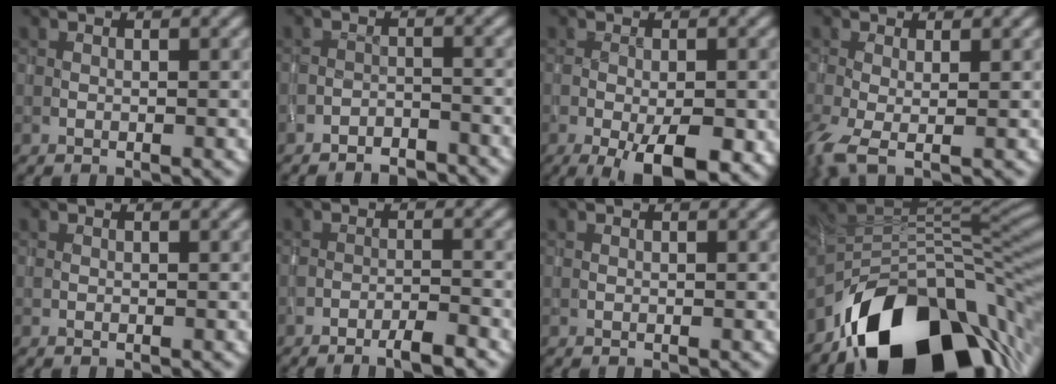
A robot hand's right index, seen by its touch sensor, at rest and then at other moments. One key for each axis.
{"total": 3.5, "fx": -3.4, "fy": 0.7, "fz": 0.3, "tx": 0.000, "ty": -0.001, "tz": -0.058}
{"total": 6.9, "fx": -3.0, "fy": 2.7, "fz": 5.6, "tx": -0.090, "ty": -0.014, "tz": -0.039}
{"total": 3.5, "fx": -1.3, "fy": 1.3, "fz": 3.0, "tx": -0.076, "ty": -0.011, "tz": -0.027}
{"total": 0.0}
{"total": 2.7, "fx": -2.3, "fy": 0.2, "fz": 1.4, "tx": -0.019, "ty": 0.003, "tz": -0.041}
{"total": 0.0}
{"total": 15.8, "fx": -8.7, "fy": 8.4, "fz": 10.2, "tx": -0.165, "ty": 0.006, "tz": -0.137}